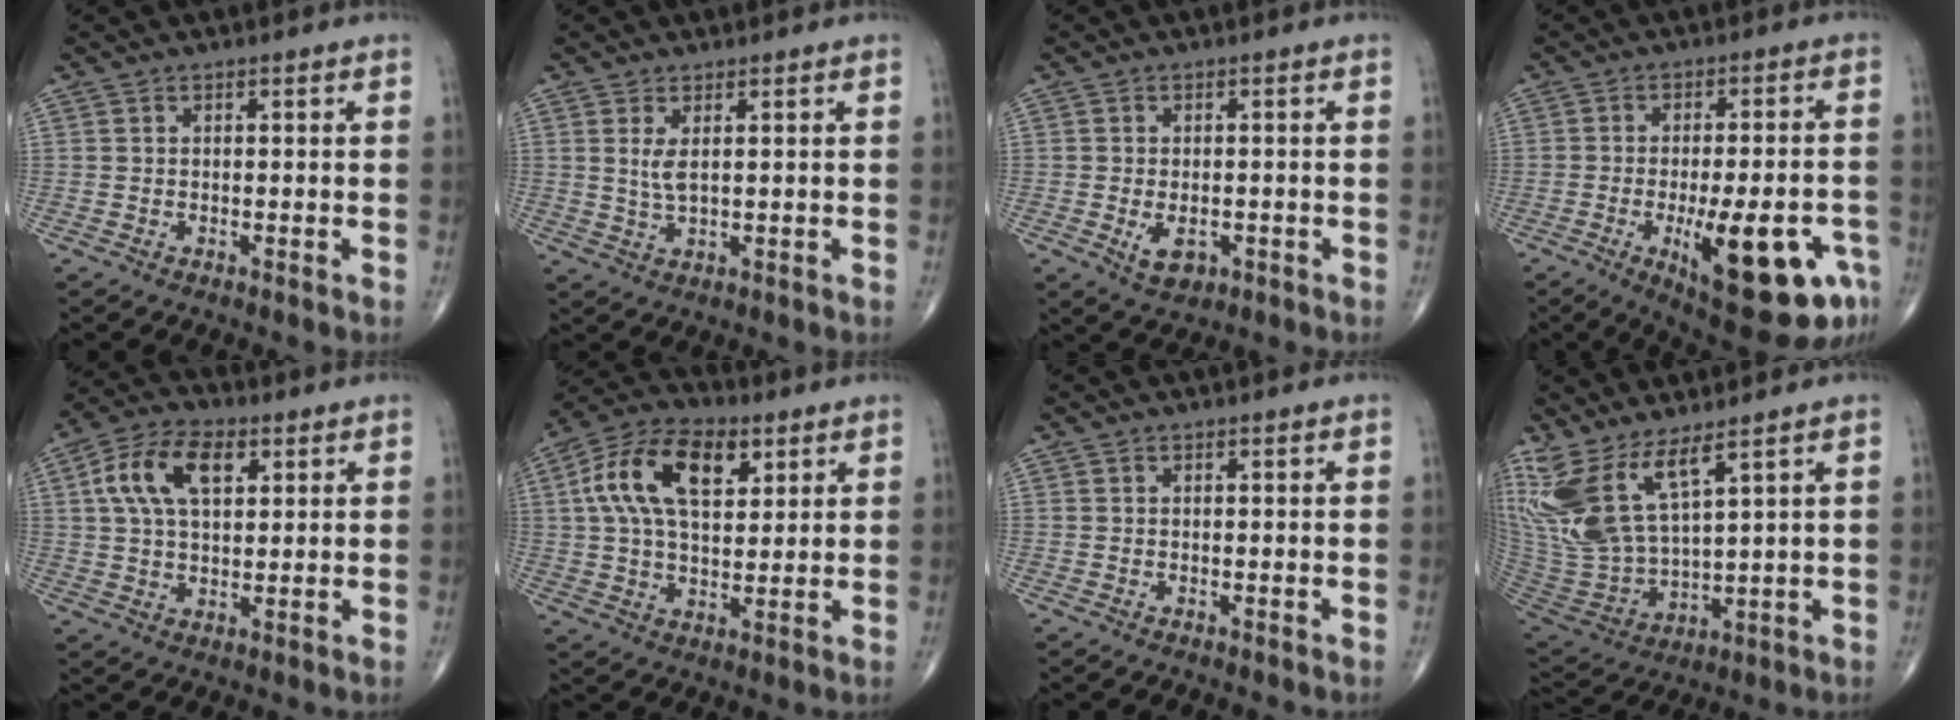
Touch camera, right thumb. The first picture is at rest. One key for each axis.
{"total": 3.2, "fx": 1.0, "fy": 1.0, "fz": 2.9, "tx": -0.062, "ty": -0.010, "tz": 0.027}
{"total": 4.4, "fx": -1.3, "fy": 2.6, "fz": 3.2, "tx": -0.048, "ty": -0.003, "tz": -0.011}
{"total": 19.7, "fx": -7.7, "fy": 6.5, "fz": 17.0, "tx": -0.193, "ty": 0.015, "tz": -0.089}
{"total": 12.0, "fx": 3.9, "fy": 6.7, "fz": 9.1, "tx": -0.165, "ty": 0.009, "tz": 0.067}
{"total": 15.7, "fx": 5.3, "fy": 8.7, "fz": 11.9, "tx": -0.205, "ty": 0.005, "tz": 0.091}
{"total": 0.0}
{"total": 14.8, "fx": 8.9, "fy": 4.8, "fz": 10.9, "tx": -0.238, "ty": -0.049, "tz": 0.198}